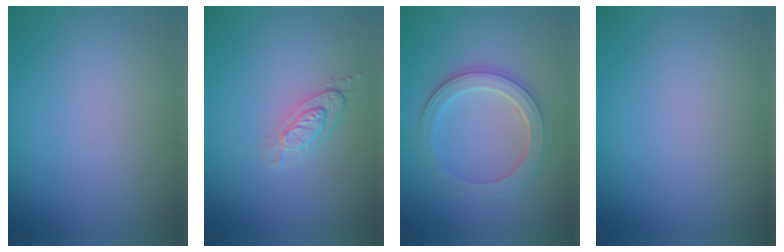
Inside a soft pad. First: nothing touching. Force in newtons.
{"total": 2.1, "press": 1.8, "slide": 1.1}
{"total": 4.0, "press": 3.4, "slide": 2.1}
{"total": 0.0}